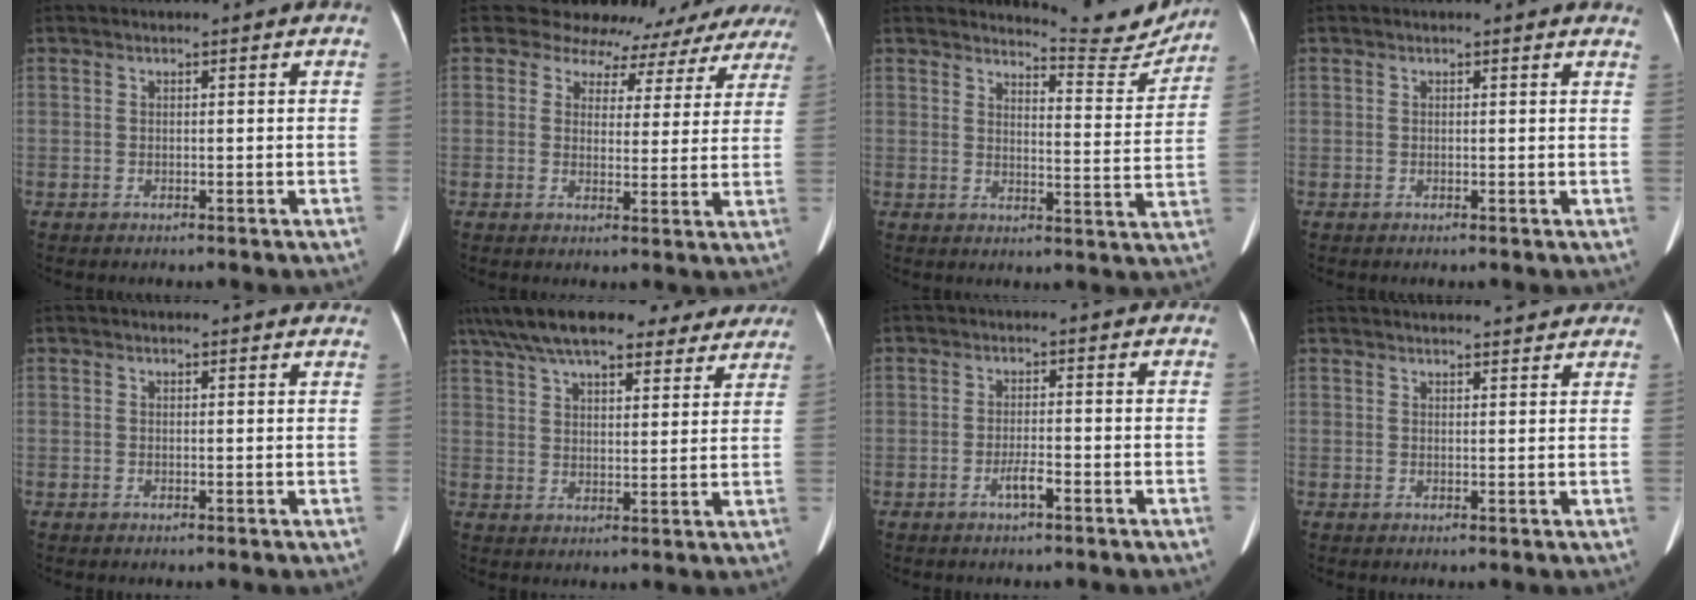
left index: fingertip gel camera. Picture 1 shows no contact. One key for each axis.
{"total": 16.3, "fx": 15.0, "fy": 6.3, "fz": -0.2, "tx": 0.034, "ty": -0.040, "tz": 0.139}
{"total": 9.1, "fx": 9.0, "fy": 0.5, "fz": 0.4, "tx": 0.002, "ty": -0.048, "tz": 0.109}
{"total": 3.3, "fx": 3.1, "fy": 0.5, "fz": 0.8, "tx": -0.003, "ty": -0.014, "tz": 0.014}
{"total": 5.1, "fx": 4.8, "fy": 0.8, "fz": 1.3, "tx": -0.004, "ty": -0.003, "tz": 0.037}
{"total": 24.0, "fx": 19.6, "fy": 7.4, "fz": 11.7, "tx": -0.210, "ty": 0.046, "tz": 0.269}
{"total": 2.0, "fx": -1.4, "fy": -0.1, "fz": 1.4, "tx": -0.023, "ty": -0.009, "tz": -0.023}
{"total": 11.4, "fx": 10.7, "fy": 1.9, "fz": 3.5, "tx": -0.033, "ty": 0.014, "tz": 0.124}